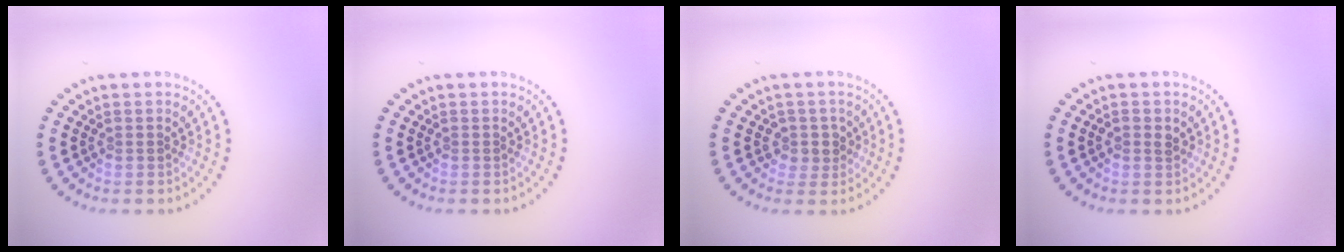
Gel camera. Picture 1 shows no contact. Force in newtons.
{"total": 0.0}
{"total": 1.8, "press": 1.6, "slide": 0.9}
{"total": 1.2, "press": 1.2, "slide": 0.1}